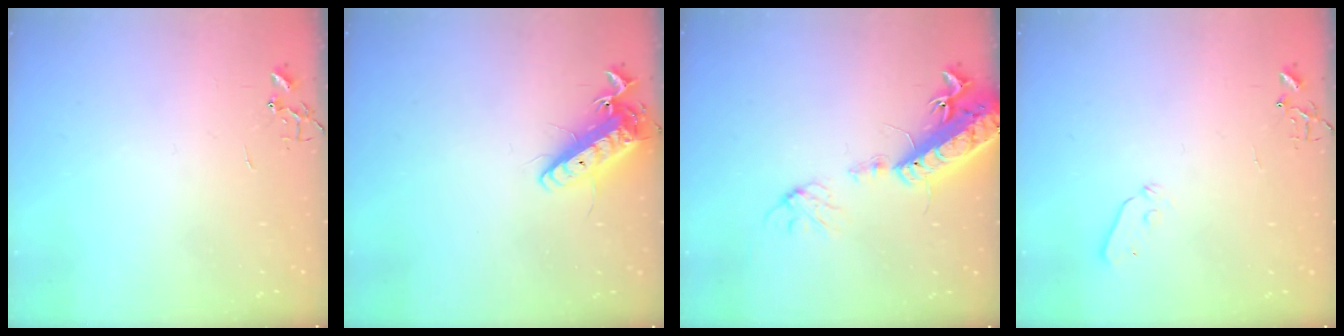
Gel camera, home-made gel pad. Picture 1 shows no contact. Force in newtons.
{"total": 13.6, "press": 13.4, "slide": 2.3}
{"total": 17.9, "press": 17.4, "slide": 3.9}
{"total": 4.0, "press": 4.0, "slide": 0.5}